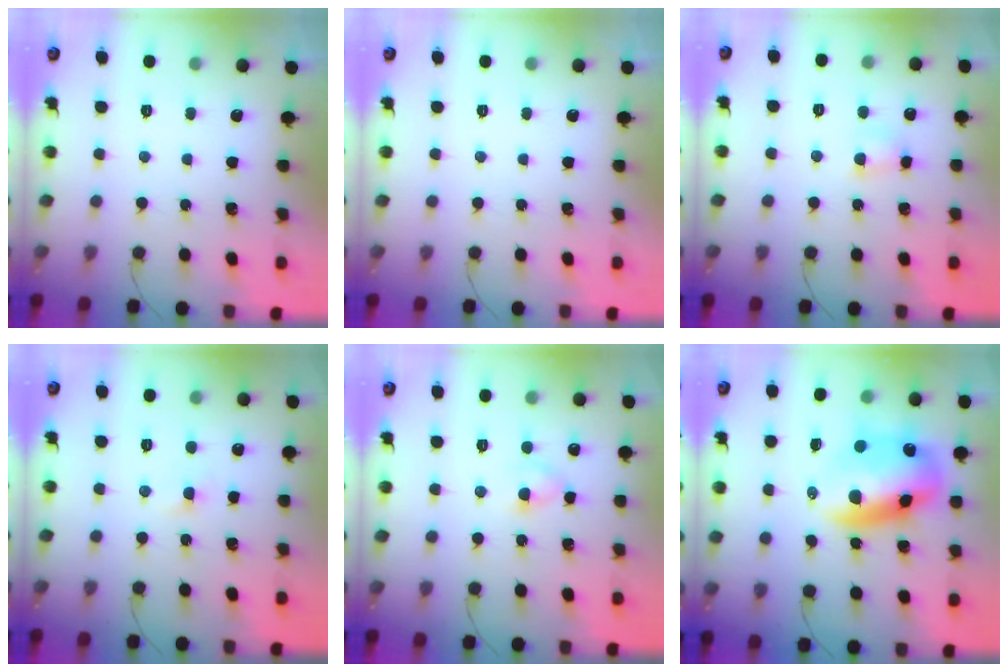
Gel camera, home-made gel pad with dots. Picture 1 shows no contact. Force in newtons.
{"total": 0.0}
{"total": 4.3, "press": 4.2, "slide": 1.1}
{"total": 1.9, "press": 1.7, "slide": 0.9}
{"total": 2.9, "press": 2.6, "slide": 1.3}
{"total": 14.1, "press": 13.7, "slide": 3.4}